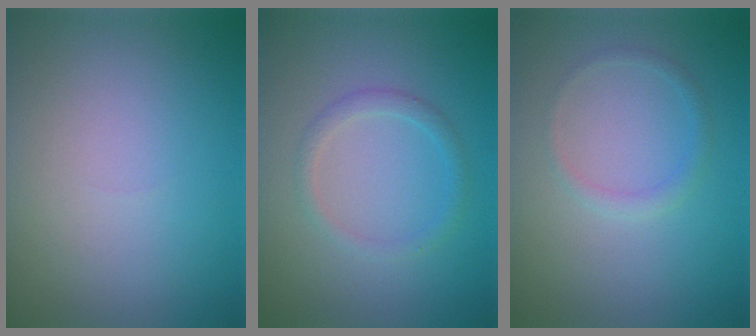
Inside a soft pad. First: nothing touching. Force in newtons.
{"total": 1.6, "press": 1.6, "slide": 0.0}
{"total": 1.2, "press": 1.2, "slide": 0.0}